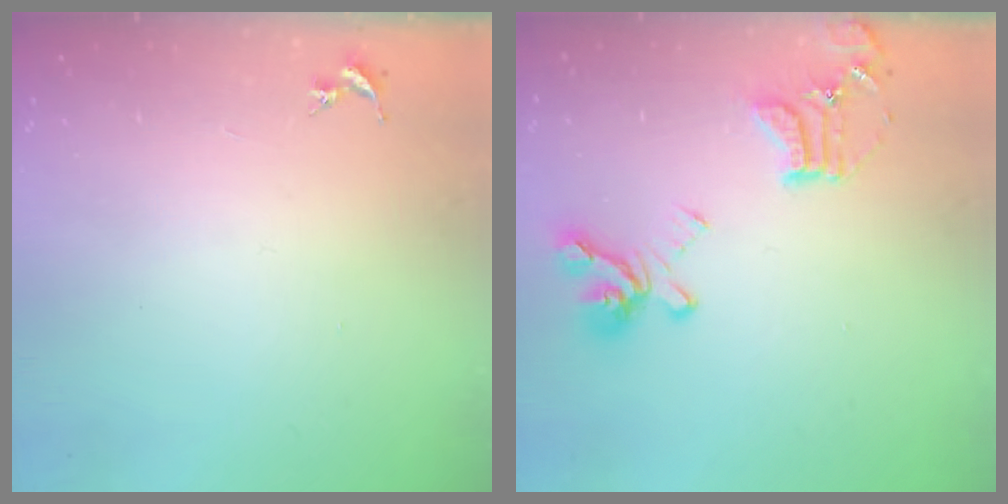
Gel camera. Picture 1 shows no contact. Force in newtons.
{"total": 18.0, "press": 17.9, "slide": 1.9}